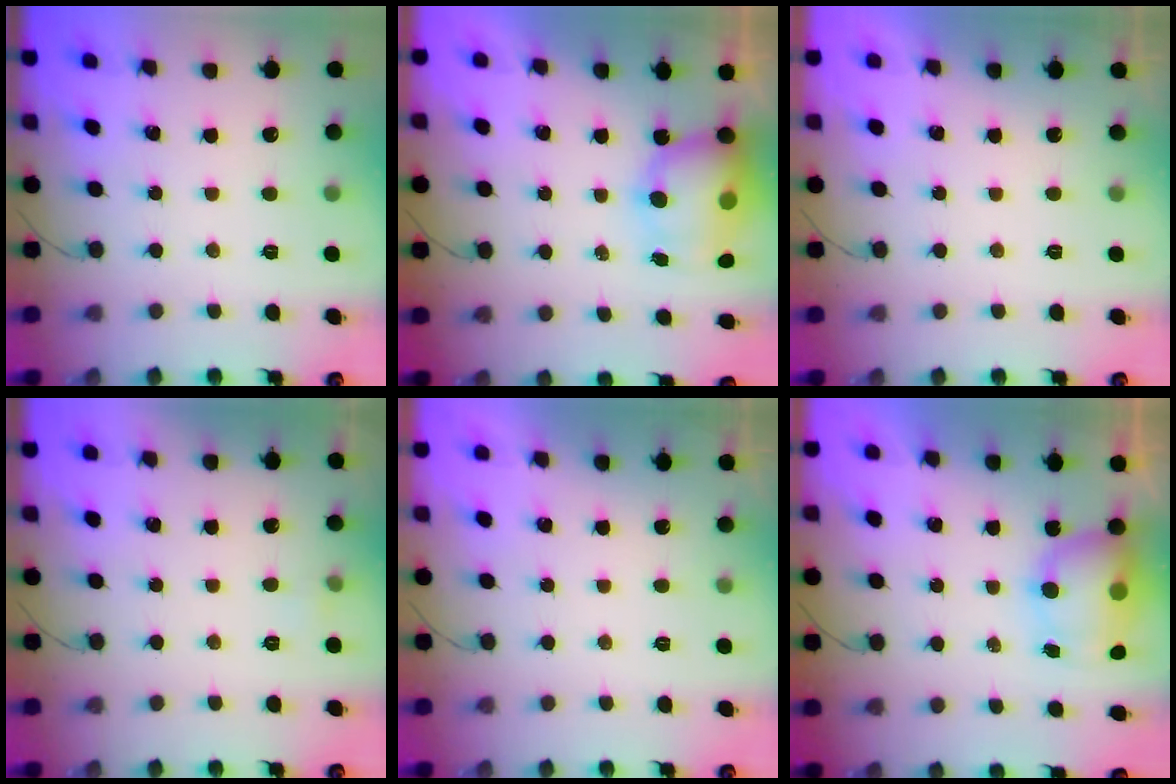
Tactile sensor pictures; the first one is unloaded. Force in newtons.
{"total": 10.2, "press": 10.1, "slide": 1.7}
{"total": 0.0}
{"total": 3.2, "press": 2.9, "slide": 1.3}
{"total": 0.0}
{"total": 11.3, "press": 8.5, "slide": 7.5}